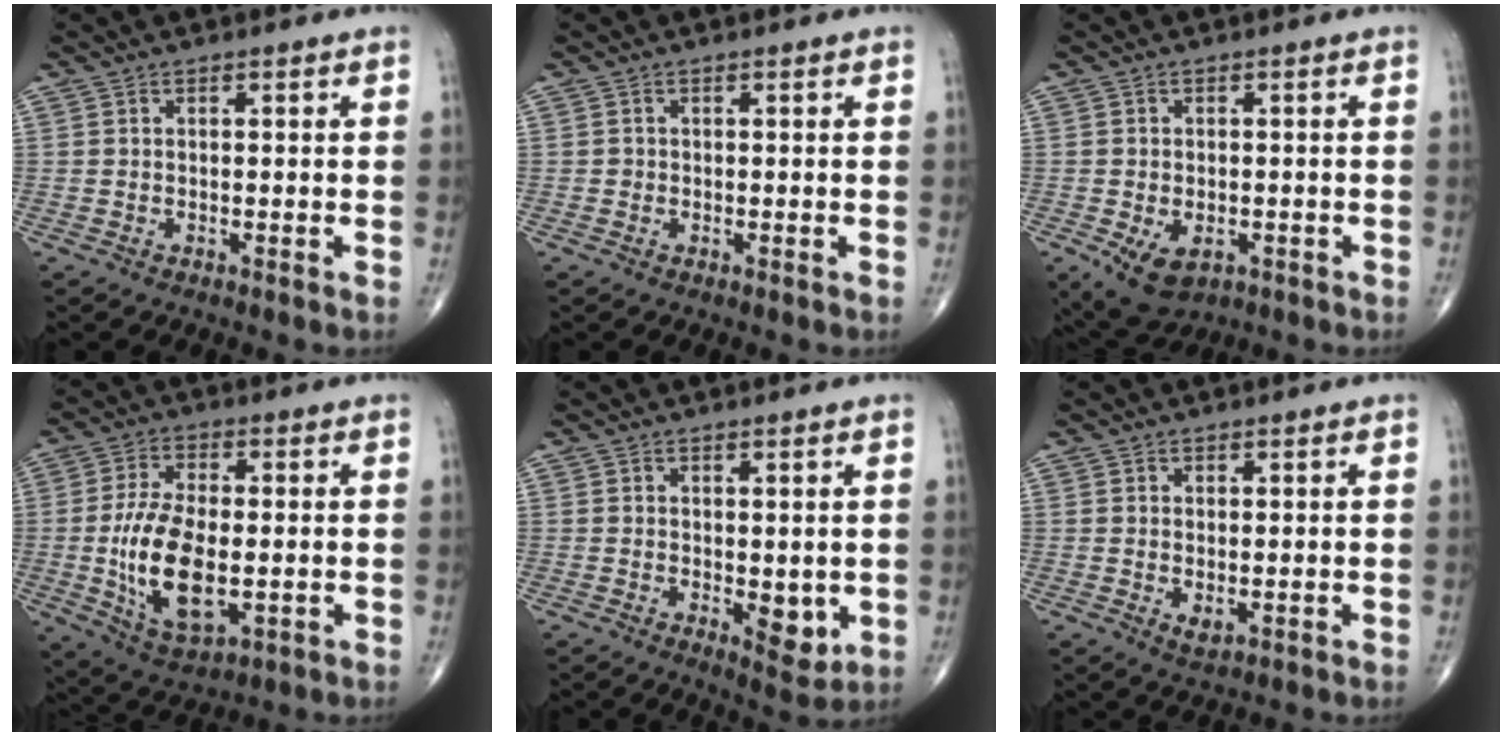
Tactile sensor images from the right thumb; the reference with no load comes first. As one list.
[{"total": 0.5, "force": [-0.1, 0.5, 0.1], "torque": [0.001, 0.003, -0.003]}, {"total": 7.4, "force": [-2.9, 4.7, 4.9], "torque": [-0.076, 0.001, -0.035]}, {"total": 14.5, "force": [-1.8, 7.2, 12.5], "torque": [-0.234, -0.009, -0.024]}, {"total": 5.2, "force": [-0.6, 2.5, 4.5], "torque": [-0.045, -0.013, -0.001]}, {"total": 2.2, "force": [-0.2, 1.3, 1.8], "torque": [-0.027, -0.007, 0.002]}]